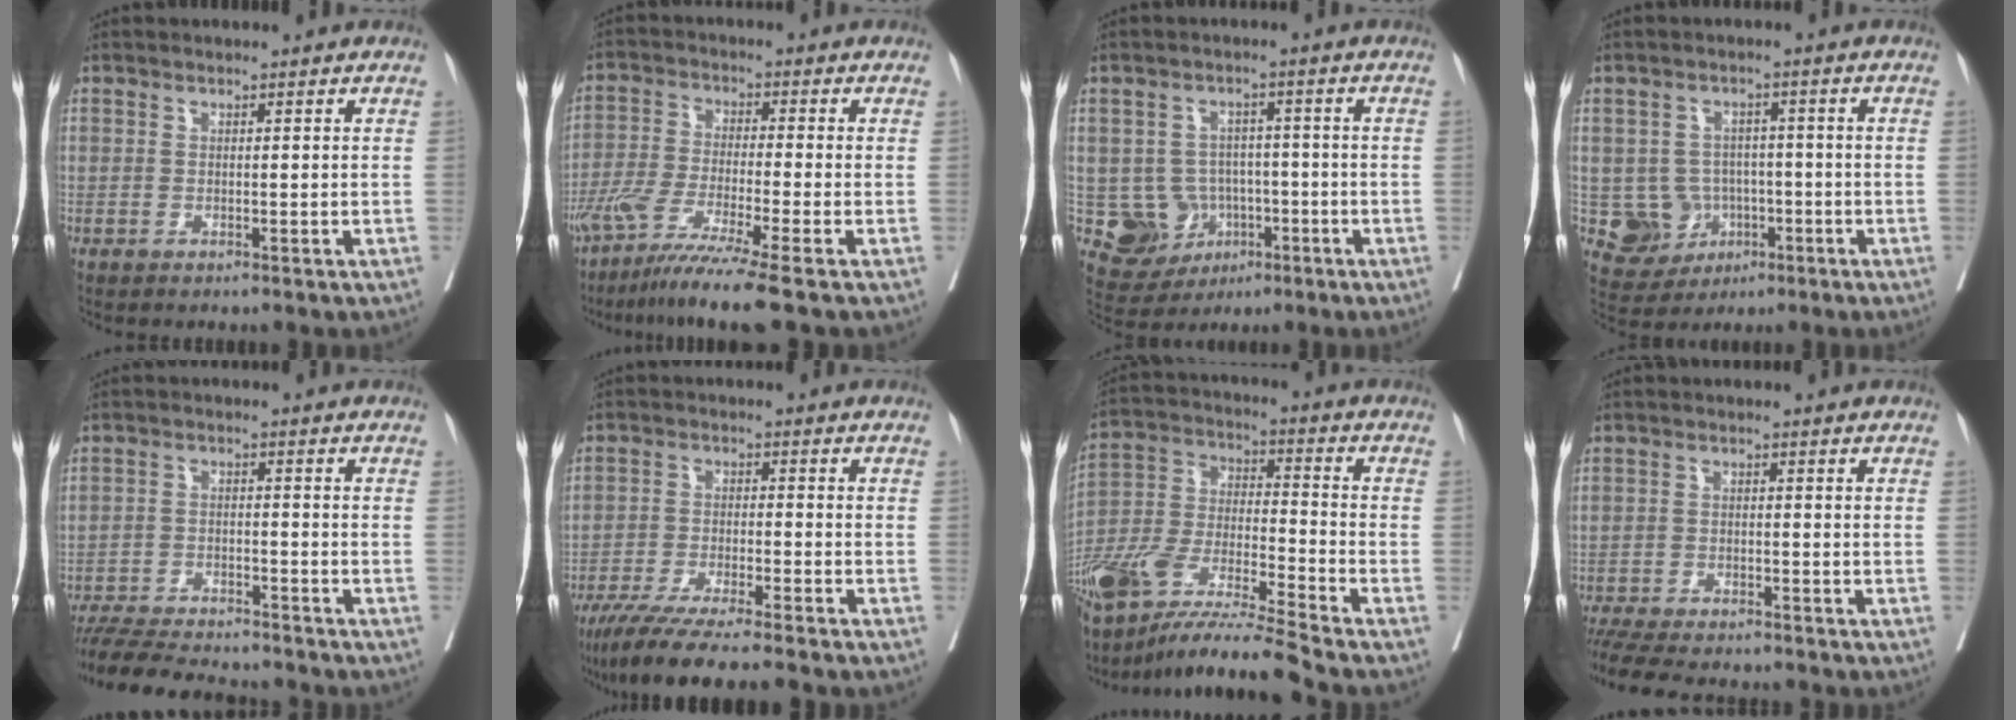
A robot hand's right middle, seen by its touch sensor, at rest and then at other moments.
{"total": 11.7, "force": [-8.7, -1.8, 7.7], "torque": [-0.133, -0.045, -0.147]}
{"total": 7.8, "force": [-2.0, 7.2, 2.1], "torque": [-0.035, 0.014, -0.020]}
{"total": 6.7, "force": [-1.5, 6.4, 1.4], "torque": [-0.022, 0.011, -0.014]}
{"total": 13.1, "force": [-12.1, 1.5, 4.9], "torque": [-0.083, -0.014, -0.185]}
{"total": 11.3, "force": [-9.5, -0.4, 6.0], "torque": [-0.089, -0.035, -0.154]}
{"total": 17.6, "force": [-14.3, -0.6, 10.1], "torque": [-0.224, -0.018, -0.272]}
{"total": 11.5, "force": [-10.3, 1.7, 4.8], "torque": [-0.081, -0.018, -0.154]}